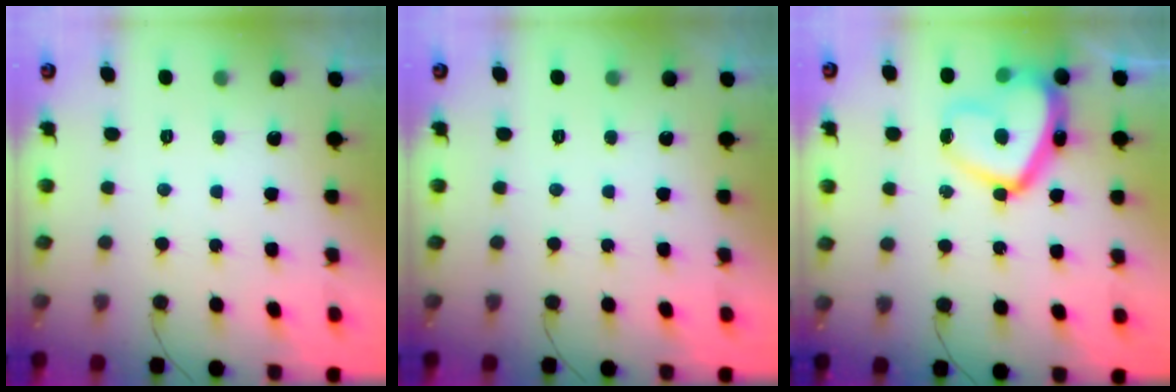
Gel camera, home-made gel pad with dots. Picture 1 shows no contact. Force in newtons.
{"total": 0.0}
{"total": 17.5, "press": 17.4, "slide": 1.6}